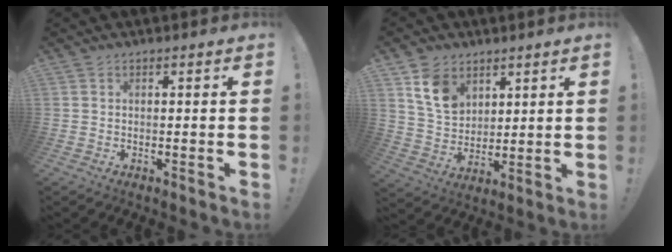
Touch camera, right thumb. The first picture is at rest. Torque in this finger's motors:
{"motor_torque": [-0.18, 0.66, 0.66, 0.40, 0.03]}